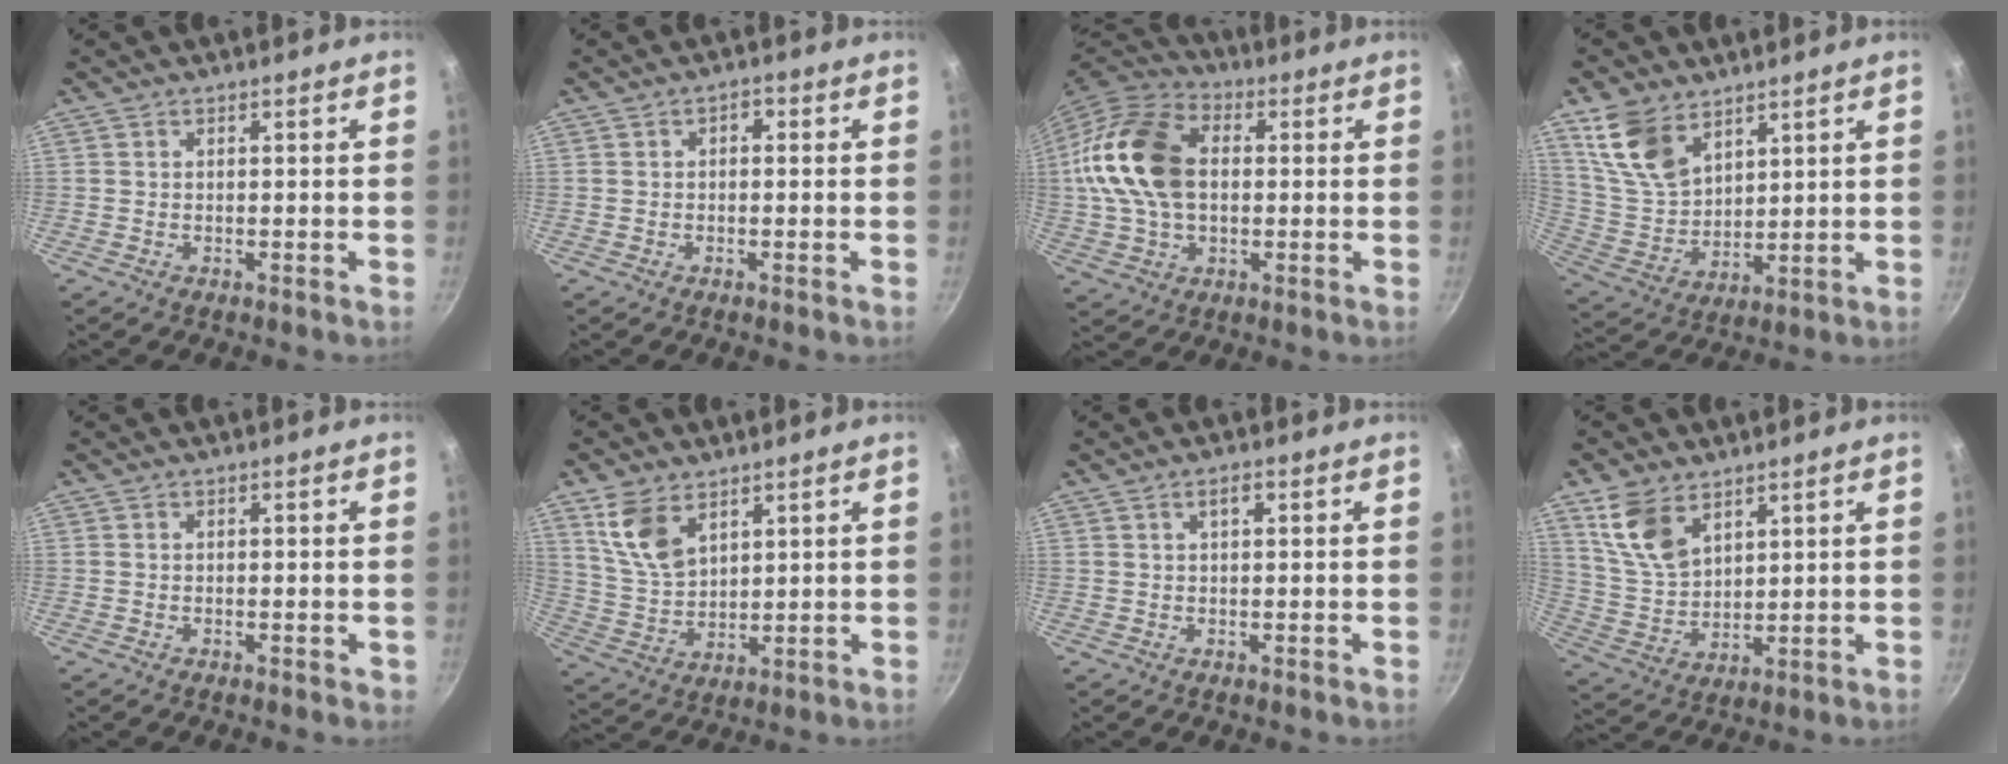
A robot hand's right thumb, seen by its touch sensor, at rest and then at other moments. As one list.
[{"total": 1.6, "force": [0.1, 1.1, 1.2], "torque": [-0.015, 0.010, -0.003]}, {"total": 18.8, "force": [1.6, 12.8, 13.8], "torque": [-0.256, 0.031, 0.018]}, {"total": 12.3, "force": [7.4, 7.2, 6.6], "torque": [-0.109, -0.034, 0.161]}, {"total": 0.6, "force": [-0.1, 0.4, 0.4], "torque": [-0.001, 0.002, -0.003]}, {"total": 9.6, "force": [5.3, 5.5, 5.8], "torque": [-0.099, -0.029, 0.115]}, {"total": 1.9, "force": [0.7, 0.8, 1.6], "torque": [-0.024, 0.009, 0.013]}, {"total": 10.5, "force": [6.0, 6.1, 6.1], "torque": [-0.102, -0.028, 0.132]}]